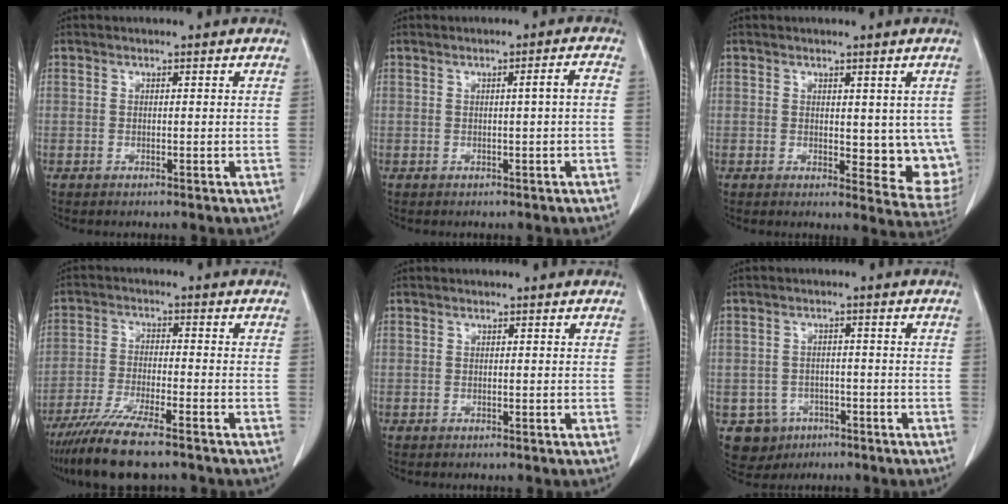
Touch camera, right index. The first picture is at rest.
{"total": 1.7, "force": [-0.3, -0.1, 1.6], "torque": [-0.024, 0.003, -0.003]}
{"total": 9.5, "force": [0.5, 4.6, 8.3], "torque": [-0.084, -0.022, 0.013]}
{"total": 10.6, "force": [-8.4, 1.0, 6.4], "torque": [-0.112, -0.027, -0.143]}
{"total": 0.0}
{"total": 5.6, "force": [-2.4, 5.1, 0.6], "torque": [-0.006, 0.010, -0.028]}